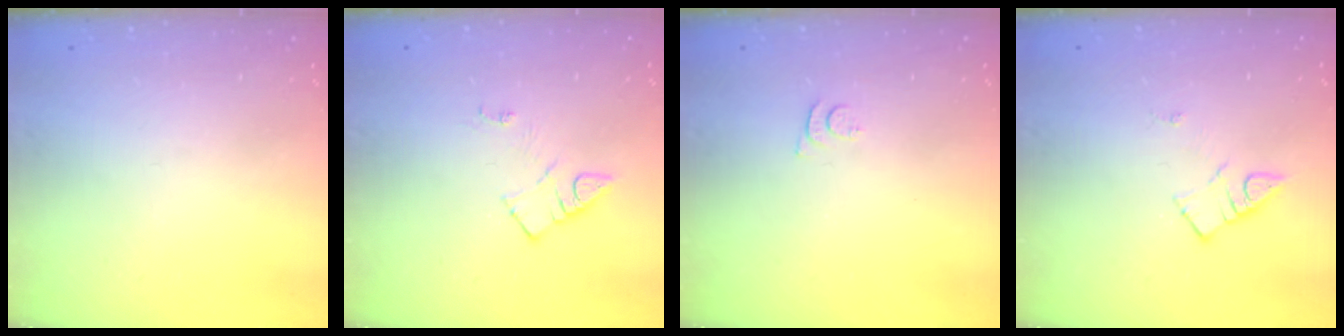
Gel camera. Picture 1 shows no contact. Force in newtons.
{"total": 6.1, "press": 6.1, "slide": 0.7}
{"total": 4.8, "press": 4.7, "slide": 0.4}
{"total": 3.8, "press": 3.8, "slide": 0.5}